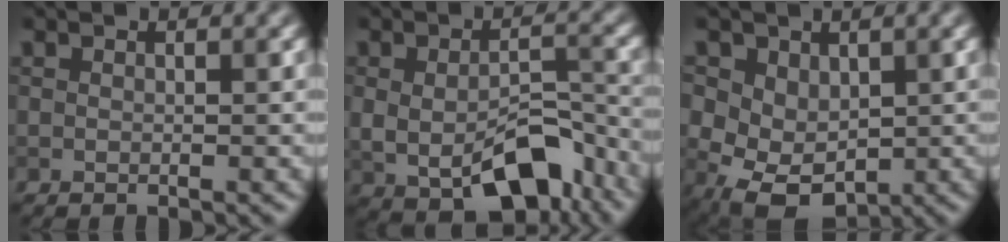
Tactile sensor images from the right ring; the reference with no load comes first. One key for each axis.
{"total": 8.2, "fx": -2.7, "fy": 4.3, "fz": 6.5, "tx": -0.114, "ty": -0.015, "tz": -0.033}
{"total": 6.2, "fx": 0.1, "fy": 4.7, "fz": 4.1, "tx": -0.066, "ty": -0.007, "tz": 0.005}